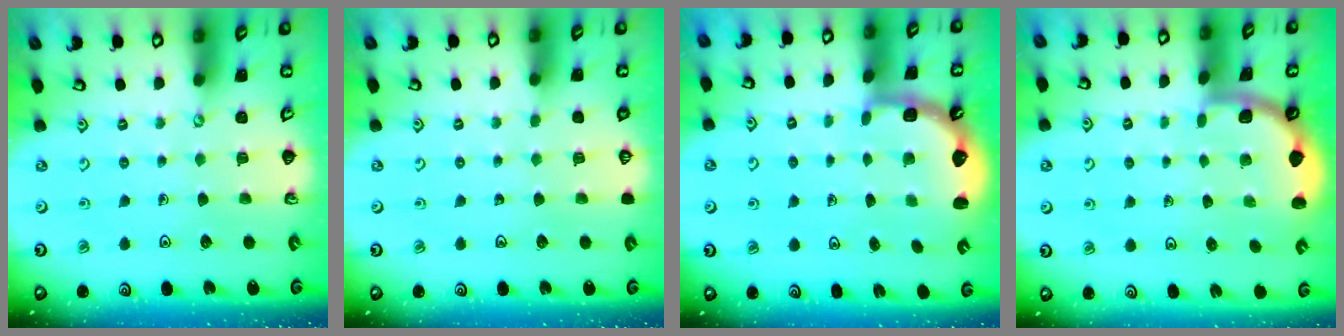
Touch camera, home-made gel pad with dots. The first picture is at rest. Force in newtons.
{"total": 0.0}
{"total": 2.5, "press": 2.1, "slide": 1.3}
{"total": 1.8, "press": 1.8, "slide": 0.1}